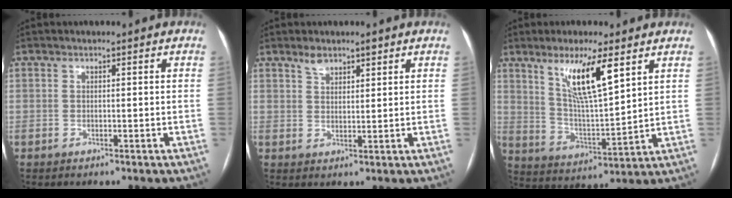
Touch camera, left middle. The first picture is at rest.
{"total": 3.0, "force": [2.4, 1.2, 1.4], "torque": [-0.029, 0.006, 0.044]}
{"total": 10.9, "force": [5.9, 1.3, 9.1], "torque": [-0.172, -0.009, 0.114]}